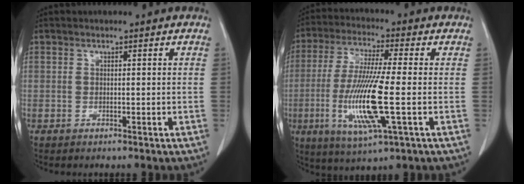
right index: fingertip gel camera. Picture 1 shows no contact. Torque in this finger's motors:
{"motor_torque": [2.14, 0.00, 0.94, 0.21]}